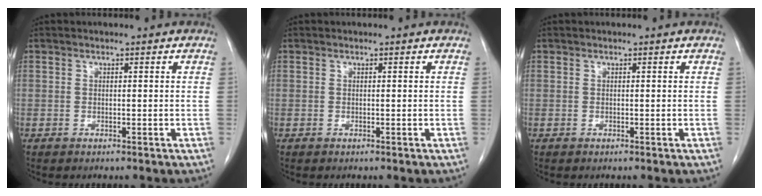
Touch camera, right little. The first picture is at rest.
{"total": 0.0}
{"total": 0.0}